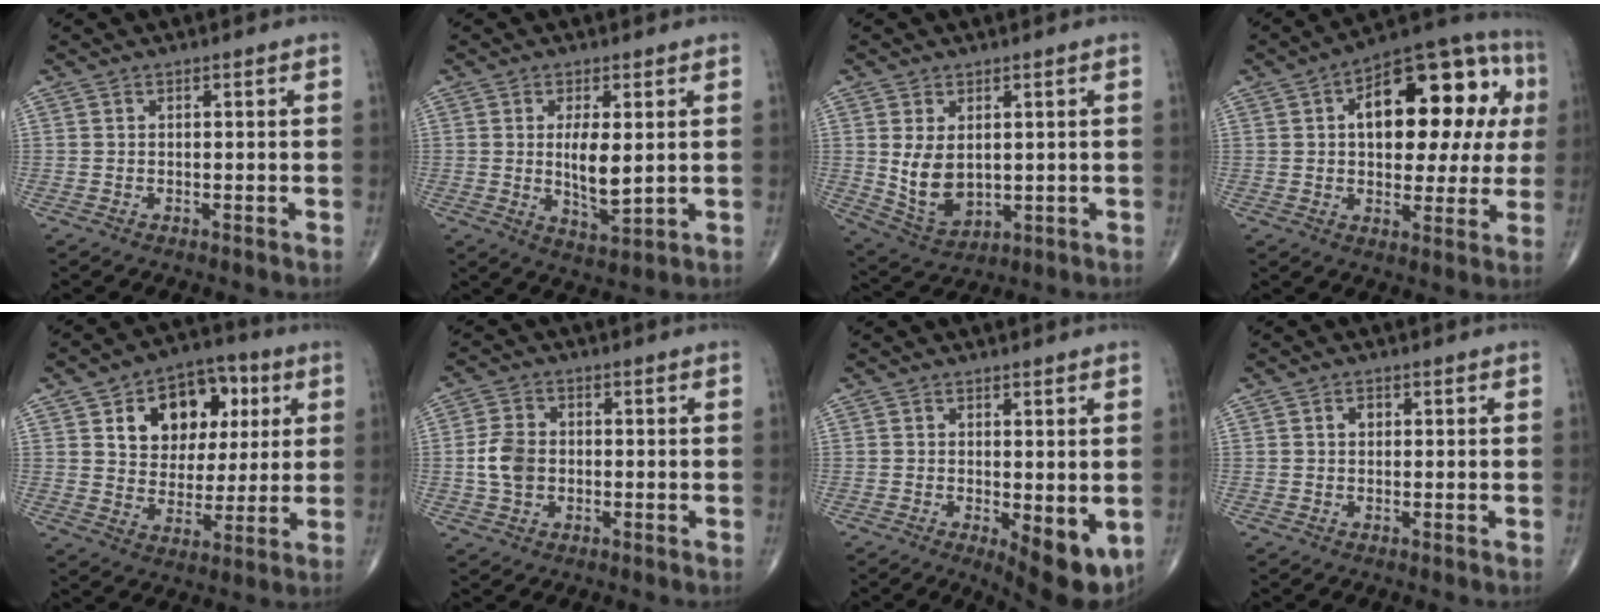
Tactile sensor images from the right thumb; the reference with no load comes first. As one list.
[{"total": 7.1, "force": [0.7, 2.5, 6.6], "torque": [-0.117, -0.020, 0.020]}, {"total": 8.4, "force": [0.9, 5.5, 6.2], "torque": [-0.103, -0.016, 0.039]}, {"total": 22.4, "force": [4.5, 11.4, 18.7], "torque": [-0.220, 0.031, 0.058]}, {"total": 15.8, "force": [5.6, 11.2, 9.7], "torque": [-0.094, 0.000, 0.089]}, {"total": 6.1, "force": [-0.5, 4.6, 4.0], "torque": [-0.072, 0.007, -0.012]}, {"total": 8.3, "force": [-1.6, 3.3, 7.4], "torque": [-0.091, -0.021, -0.014]}, {"total": 1.5, "force": [0.4, 1.1, 0.9], "torque": [-0.009, 0.002, 0.004]}]